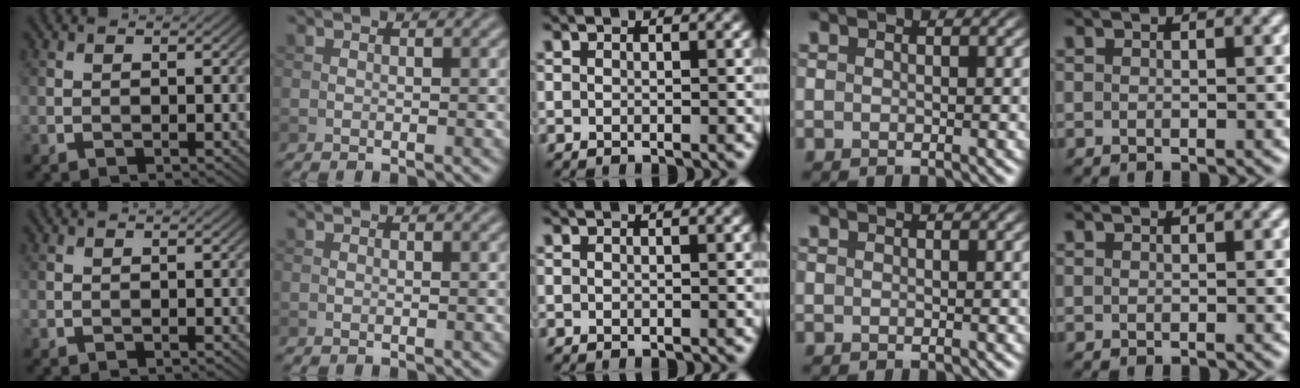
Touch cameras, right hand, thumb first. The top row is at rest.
{}